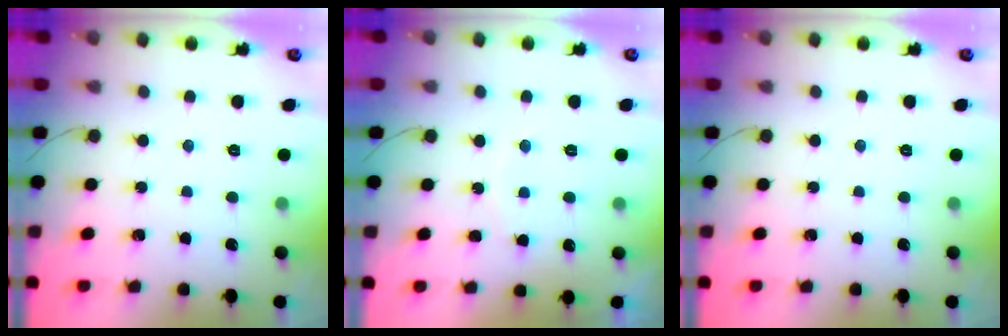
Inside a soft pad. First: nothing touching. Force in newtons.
{"total": 5.9, "press": 5.9, "slide": 0.4}
{"total": 0.0}